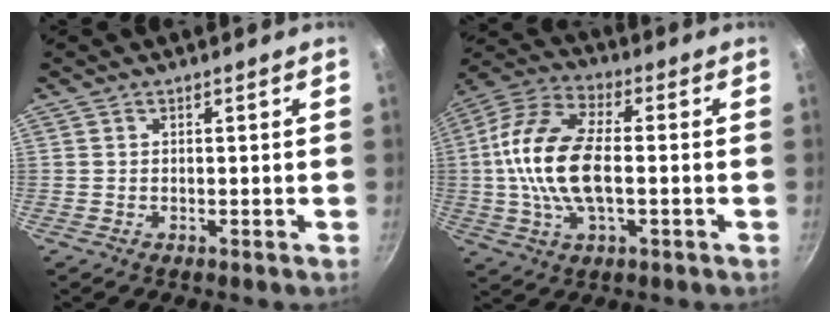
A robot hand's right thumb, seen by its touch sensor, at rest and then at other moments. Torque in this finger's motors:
{"motor_torque": [0.84, 0.59, 1.94, -0.80, 0.60]}